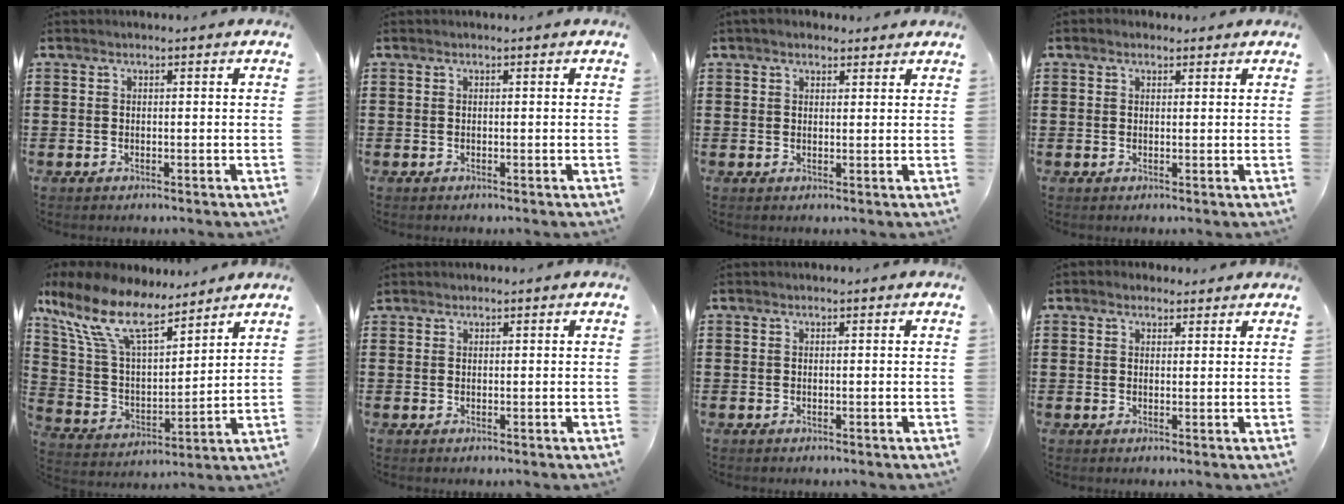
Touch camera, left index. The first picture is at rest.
{"total": 0.0}
{"total": 2.2, "force": [1.8, 1.1, 0.7], "torque": [-0.018, 0.008, 0.034]}
{"total": 1.0, "force": [0.7, 0.6, 0.3], "torque": [-0.007, 0.005, 0.012]}
{"total": 12.6, "force": [9.4, 4.0, 7.4], "torque": [-0.188, -0.047, 0.164]}
{"total": 0.6, "force": [0.5, 0.3, 0.0], "torque": [-0.003, 0.001, 0.011]}
{"total": 0.0}
{"total": 1.7, "force": [1.4, 1.0, 0.3], "torque": [-0.001, 0.004, 0.026]}